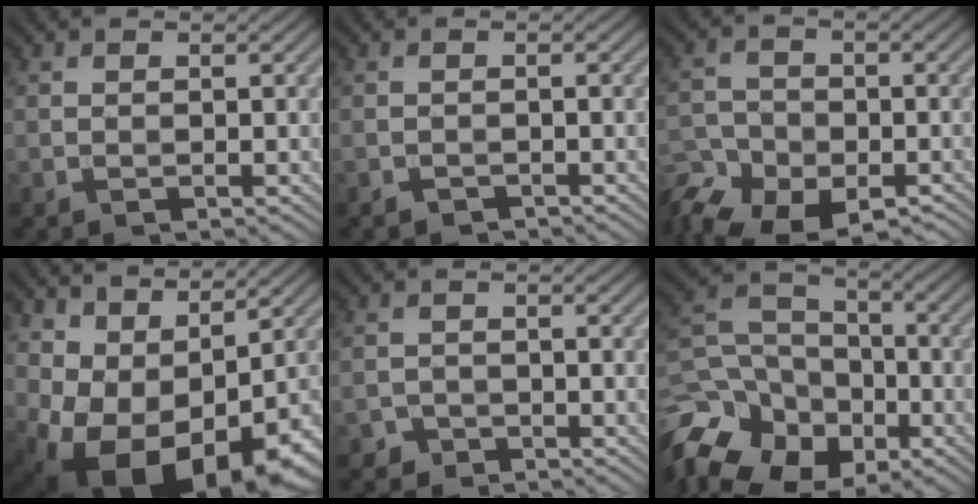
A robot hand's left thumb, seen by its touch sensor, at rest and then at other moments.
{"total": 0.9, "force": [-0.8, 0.4, 0.1], "torque": [-0.001, -0.002, -0.016]}
{"total": 13.6, "force": [-9.7, 7.8, 5.4], "torque": [-0.115, -0.038, -0.149]}
{"total": 13.5, "force": [-1.0, 8.4, 10.5], "torque": [-0.182, -0.026, 0.022]}
{"total": 1.7, "force": [-1.3, 1.0, 0.0], "torque": [0.004, 0.002, -0.028]}
{"total": 18.3, "force": [-10.2, 13.4, 7.1], "torque": [-0.215, -0.049, -0.171]}